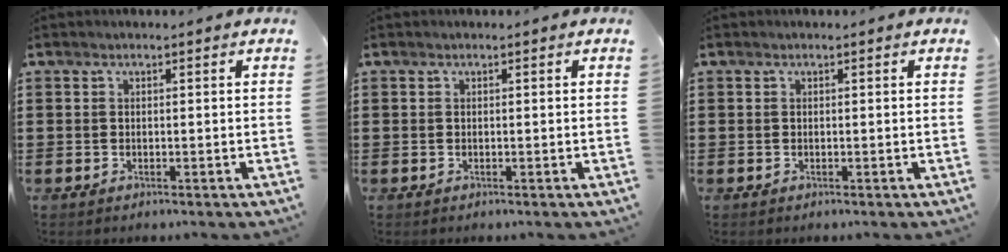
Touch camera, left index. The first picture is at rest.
{"total": 0.0}
{"total": 0.0}